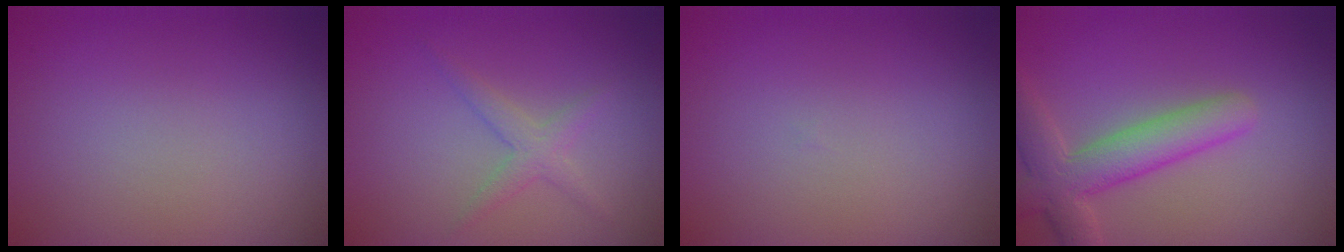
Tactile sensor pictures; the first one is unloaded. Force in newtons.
{"total": 1.9, "press": 1.9, "slide": 0.1}
{"total": 0.0}
{"total": 5.4, "press": 5.4, "slide": 0.4}